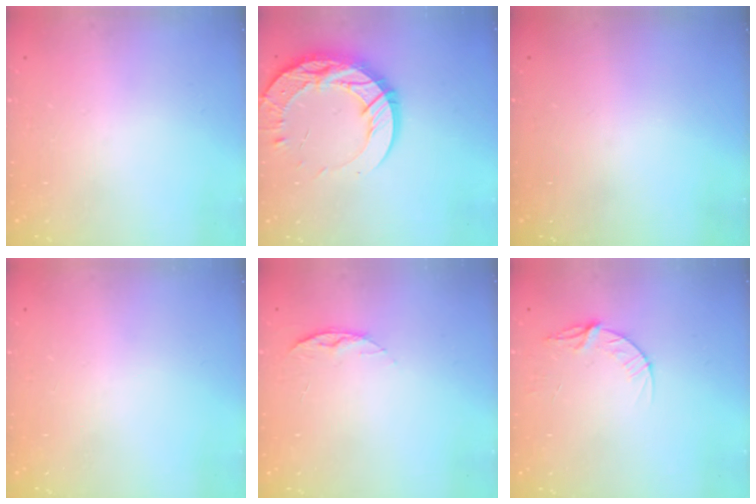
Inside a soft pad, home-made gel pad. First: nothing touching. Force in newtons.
{"total": 18.0, "press": 17.9, "slide": 1.6}
{"total": 0.0}
{"total": 0.0}
{"total": 6.2, "press": 6.1, "slide": 0.7}
{"total": 5.6, "press": 5.6, "slide": 0.6}